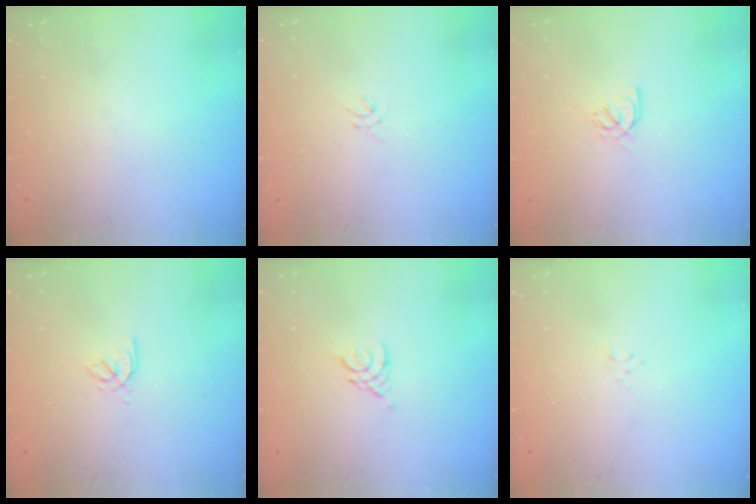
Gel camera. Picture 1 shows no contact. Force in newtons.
{"total": 1.2, "press": 1.1, "slide": 0.5}
{"total": 3.5, "press": 3.5, "slide": 0.2}
{"total": 2.2, "press": 2.2, "slide": 0.4}
{"total": 2.9, "press": 2.8, "slide": 0.6}
{"total": 2.9, "press": 2.9, "slide": 0.3}